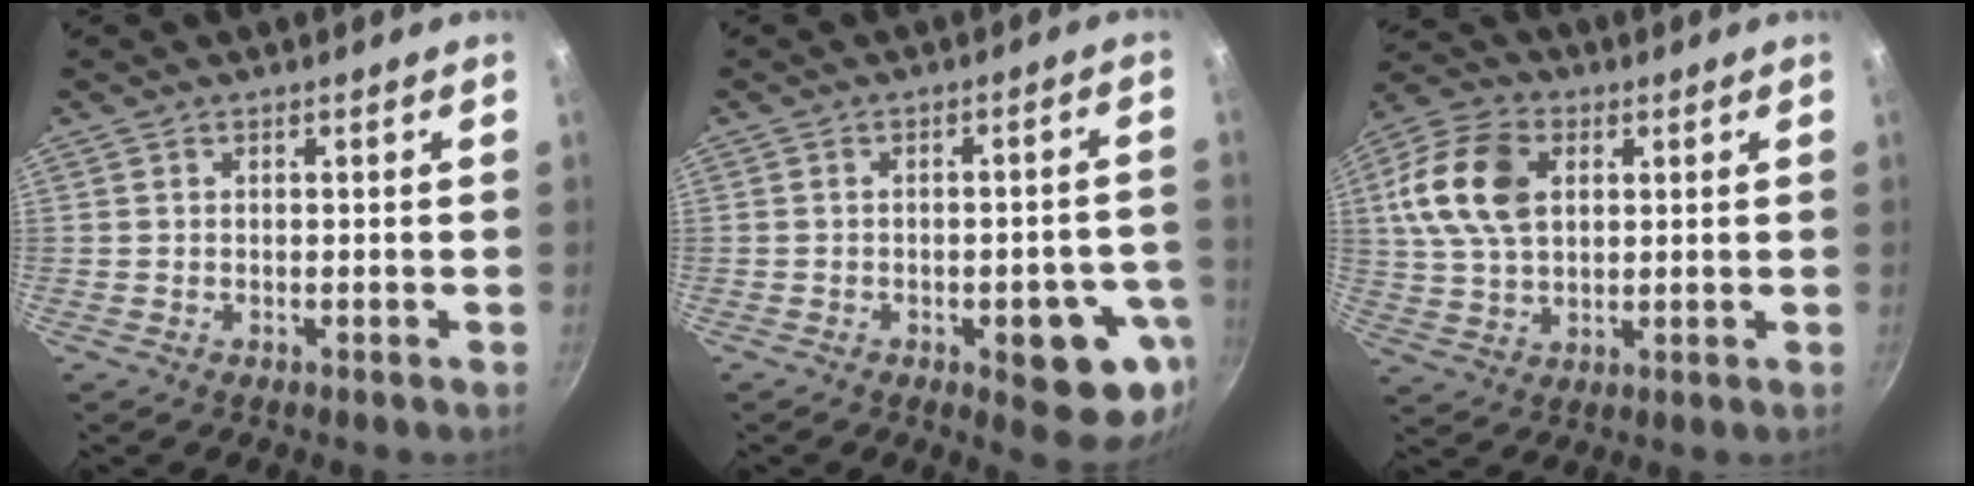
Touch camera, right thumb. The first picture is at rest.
{"total": 11.5, "force": [-4.1, 4.5, 9.8], "torque": [-0.082, 0.017, -0.049]}
{"total": 14.5, "force": [3.4, 9.8, 10.2], "torque": [-0.184, 0.006, 0.056]}